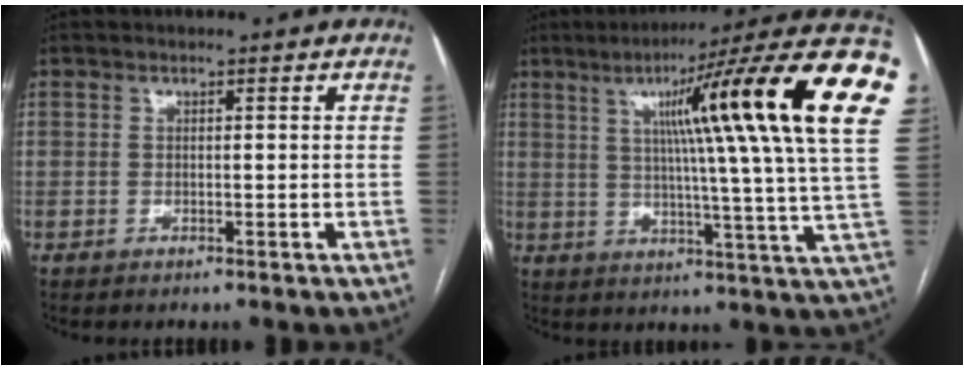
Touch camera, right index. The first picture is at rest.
{"total": 26.2, "force": [8.9, -0.7, 24.6], "torque": [-0.279, 0.027, 0.113]}